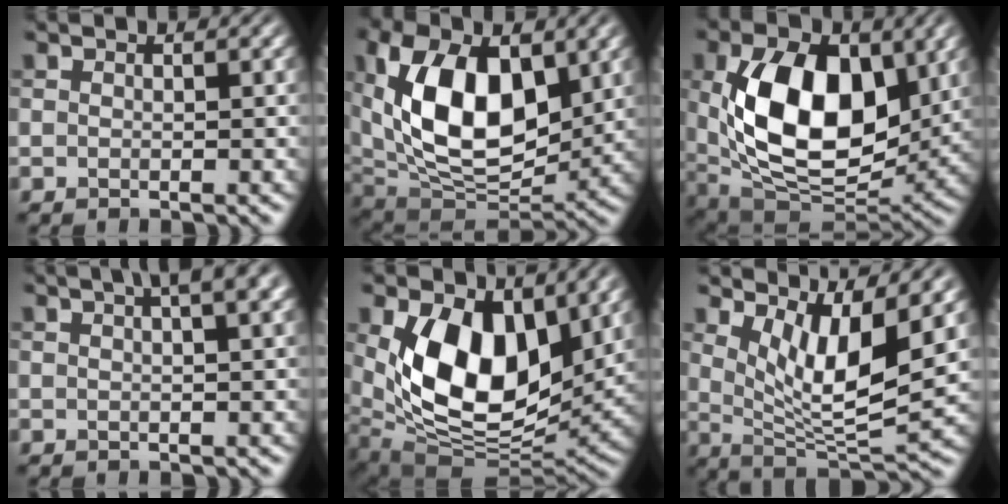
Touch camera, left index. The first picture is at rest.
{"total": 13.2, "force": [2.8, 7.6, 10.5], "torque": [-0.185, 0.000, 0.047]}
{"total": 13.1, "force": [1.8, 8.0, 10.3], "torque": [-0.175, -0.010, 0.033]}
{"total": 5.0, "force": [2.9, 1.4, 3.9], "torque": [-0.036, 0.016, 0.027]}
{"total": 11.7, "force": [2.8, 7.4, 8.7], "torque": [-0.157, -0.031, 0.054]}
{"total": 7.4, "force": [3.2, 2.1, 6.4], "torque": [-0.111, -0.019, 0.063]}